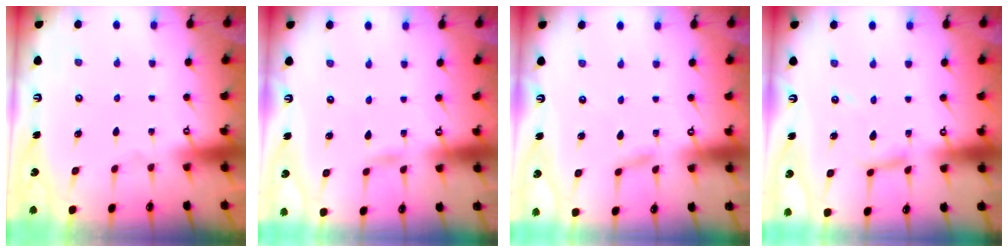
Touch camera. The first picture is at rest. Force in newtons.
{"total": 2.1, "press": 2.1, "slide": 0.2}
{"total": 1.5, "press": 1.5, "slide": 0.2}
{"total": 6.0, "press": 6.0, "slide": 0.5}